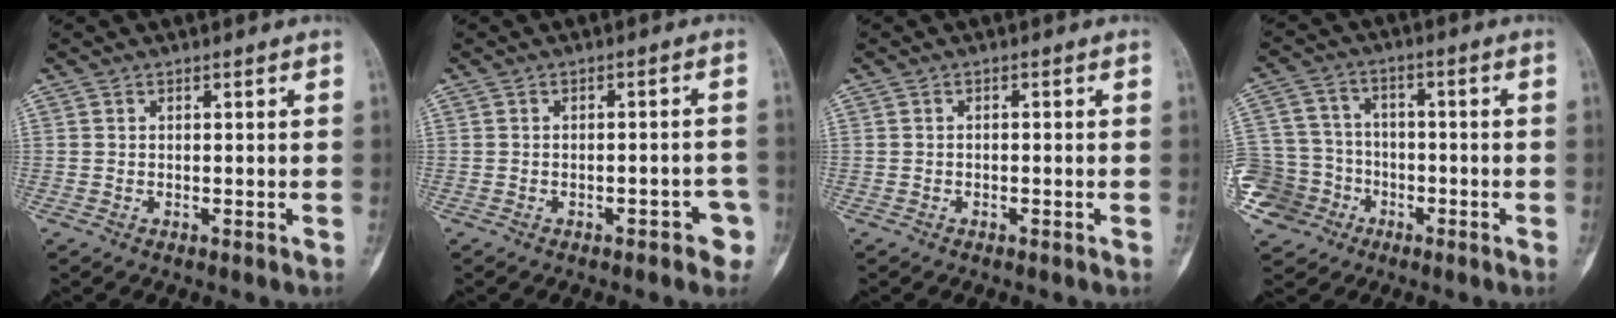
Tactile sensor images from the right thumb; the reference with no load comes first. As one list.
[{"total": 4.3, "force": [-2.2, 1.9, 3.2], "torque": [-0.029, 0.024, -0.023]}, {"total": 0.5, "force": [-0.3, 0.3, 0.4], "torque": [-0.005, 0.005, -0.007]}, {"total": 11.3, "force": [-5.2, 9.8, 2.1], "torque": [-0.039, 0.040, -0.089]}]